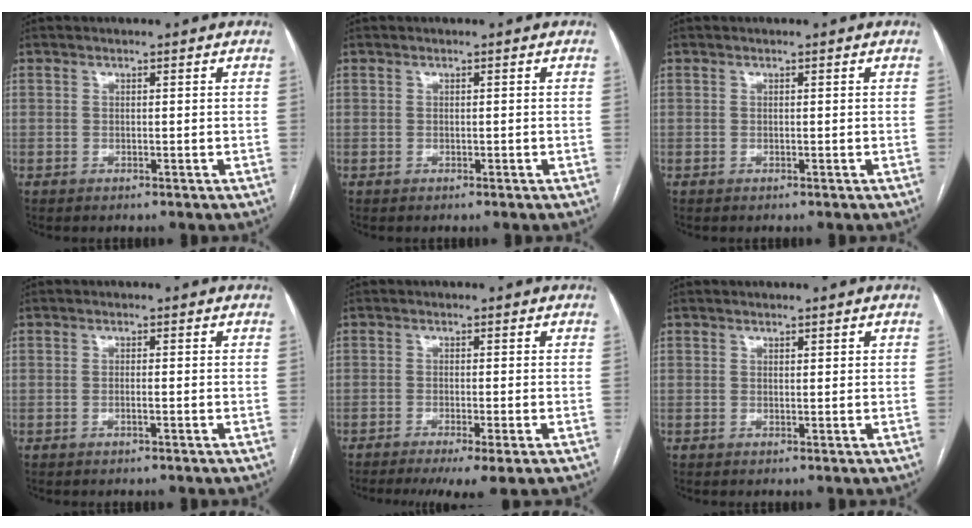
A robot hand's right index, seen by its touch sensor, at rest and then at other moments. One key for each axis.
{"total": 0.0}
{"total": 0.0}
{"total": 0.8, "fx": -0.3, "fy": 0.0, "fz": 0.7, "tx": -0.014, "ty": 0.000, "tz": -0.005}
{"total": 6.6, "fx": -4.6, "fy": 0.2, "fz": 4.8, "tx": -0.068, "ty": -0.016, "tz": -0.071}
{"total": 0.6, "fx": 0.4, "fy": 0.2, "fz": 0.4, "tx": -0.007, "ty": 0.000, "tz": 0.006}